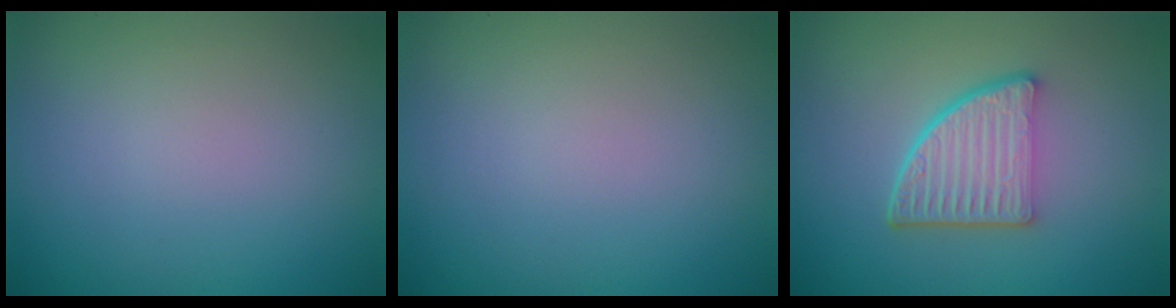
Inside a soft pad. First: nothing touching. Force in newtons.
{"total": 0.0}
{"total": 5.3, "press": 3.7, "slide": 3.8}